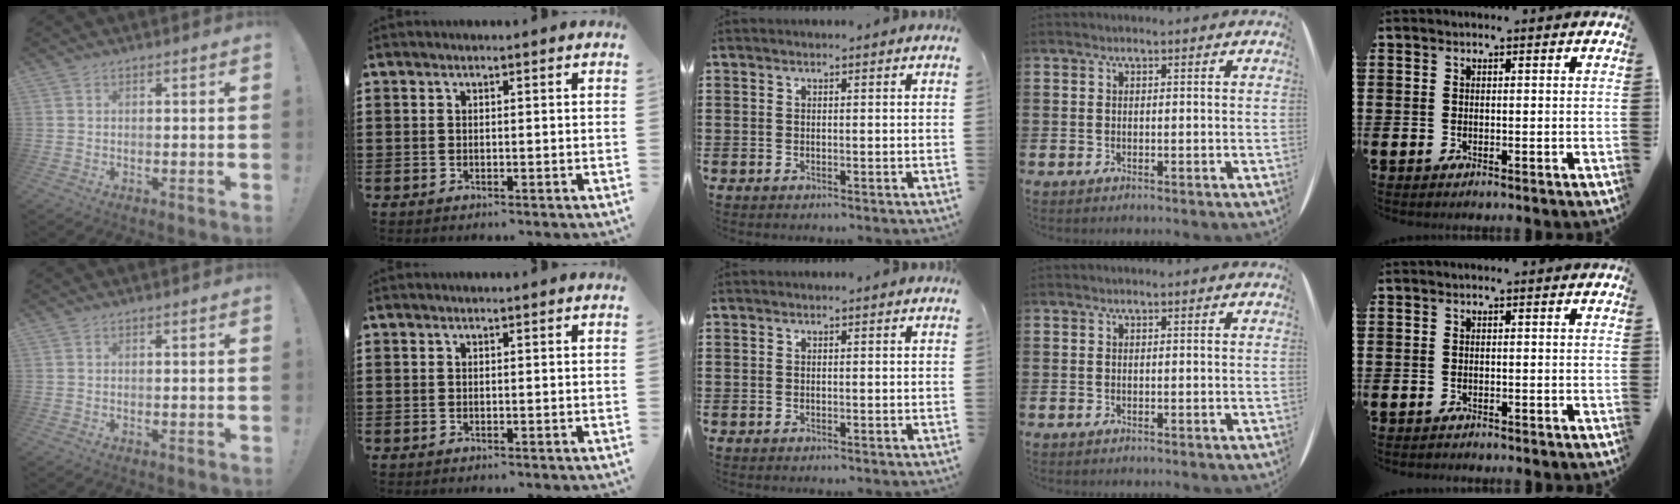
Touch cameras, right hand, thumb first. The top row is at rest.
{}